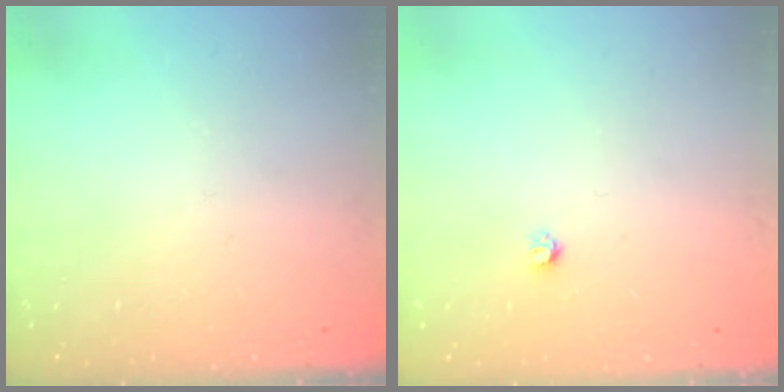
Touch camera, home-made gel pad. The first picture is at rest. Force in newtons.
{"total": 3.2, "press": 3.2, "slide": 0.3}